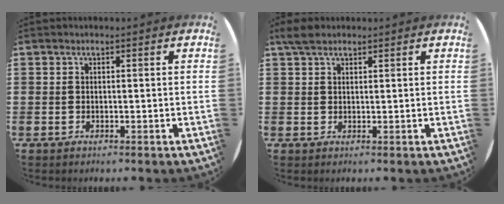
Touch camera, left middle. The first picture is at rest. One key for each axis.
{"total": 2.5, "fx": 2.1, "fy": 1.0, "fz": 0.9, "tx": -0.015, "ty": 0.005, "tz": 0.038}